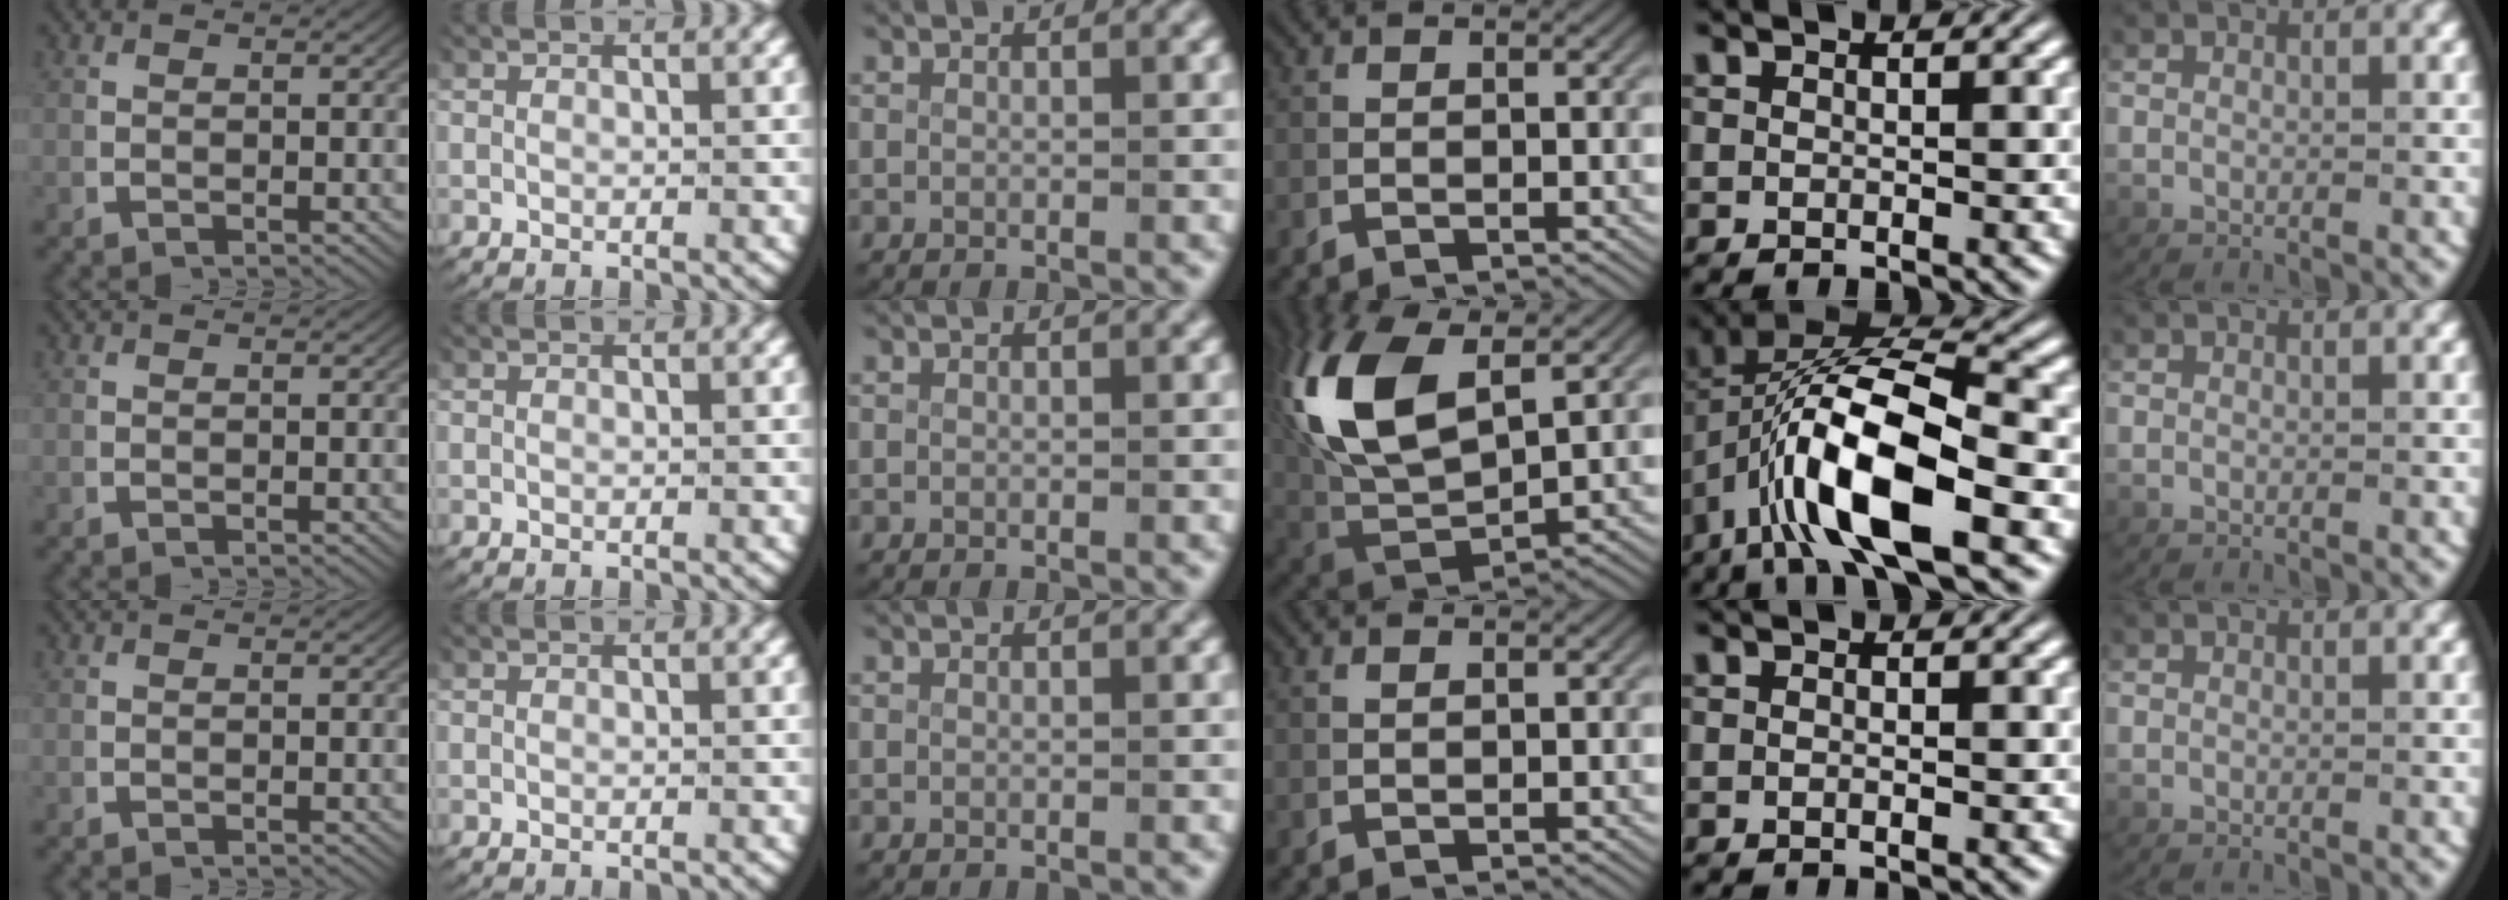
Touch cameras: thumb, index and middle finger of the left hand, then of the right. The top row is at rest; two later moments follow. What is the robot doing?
{"motion": "lift_and_place", "object": "scissors"}